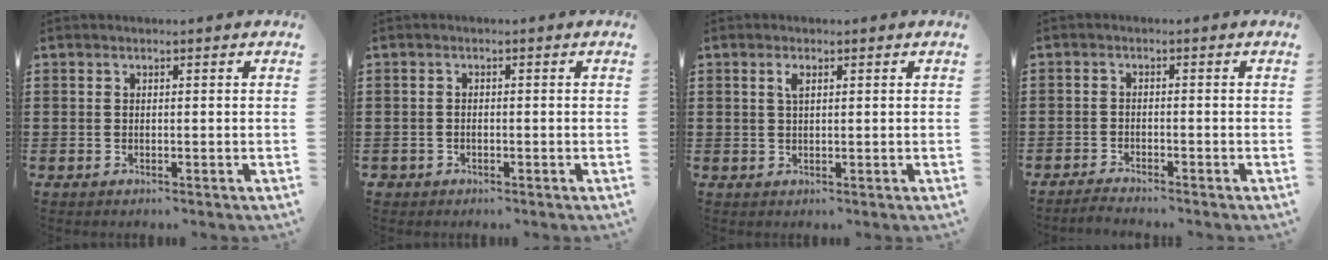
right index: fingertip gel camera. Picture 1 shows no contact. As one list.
[{"total": 0.9, "force": [-0.7, 0.6, 0.1], "torque": [-0.005, 0.001, -0.016]}, {"total": 1.7, "force": [0.7, 0.6, 1.4], "torque": [-0.031, 0.005, 0.010]}, {"total": 1.6, "force": [-1.6, 0.1, -0.1], "torque": [-0.005, 0.004, -0.033]}]